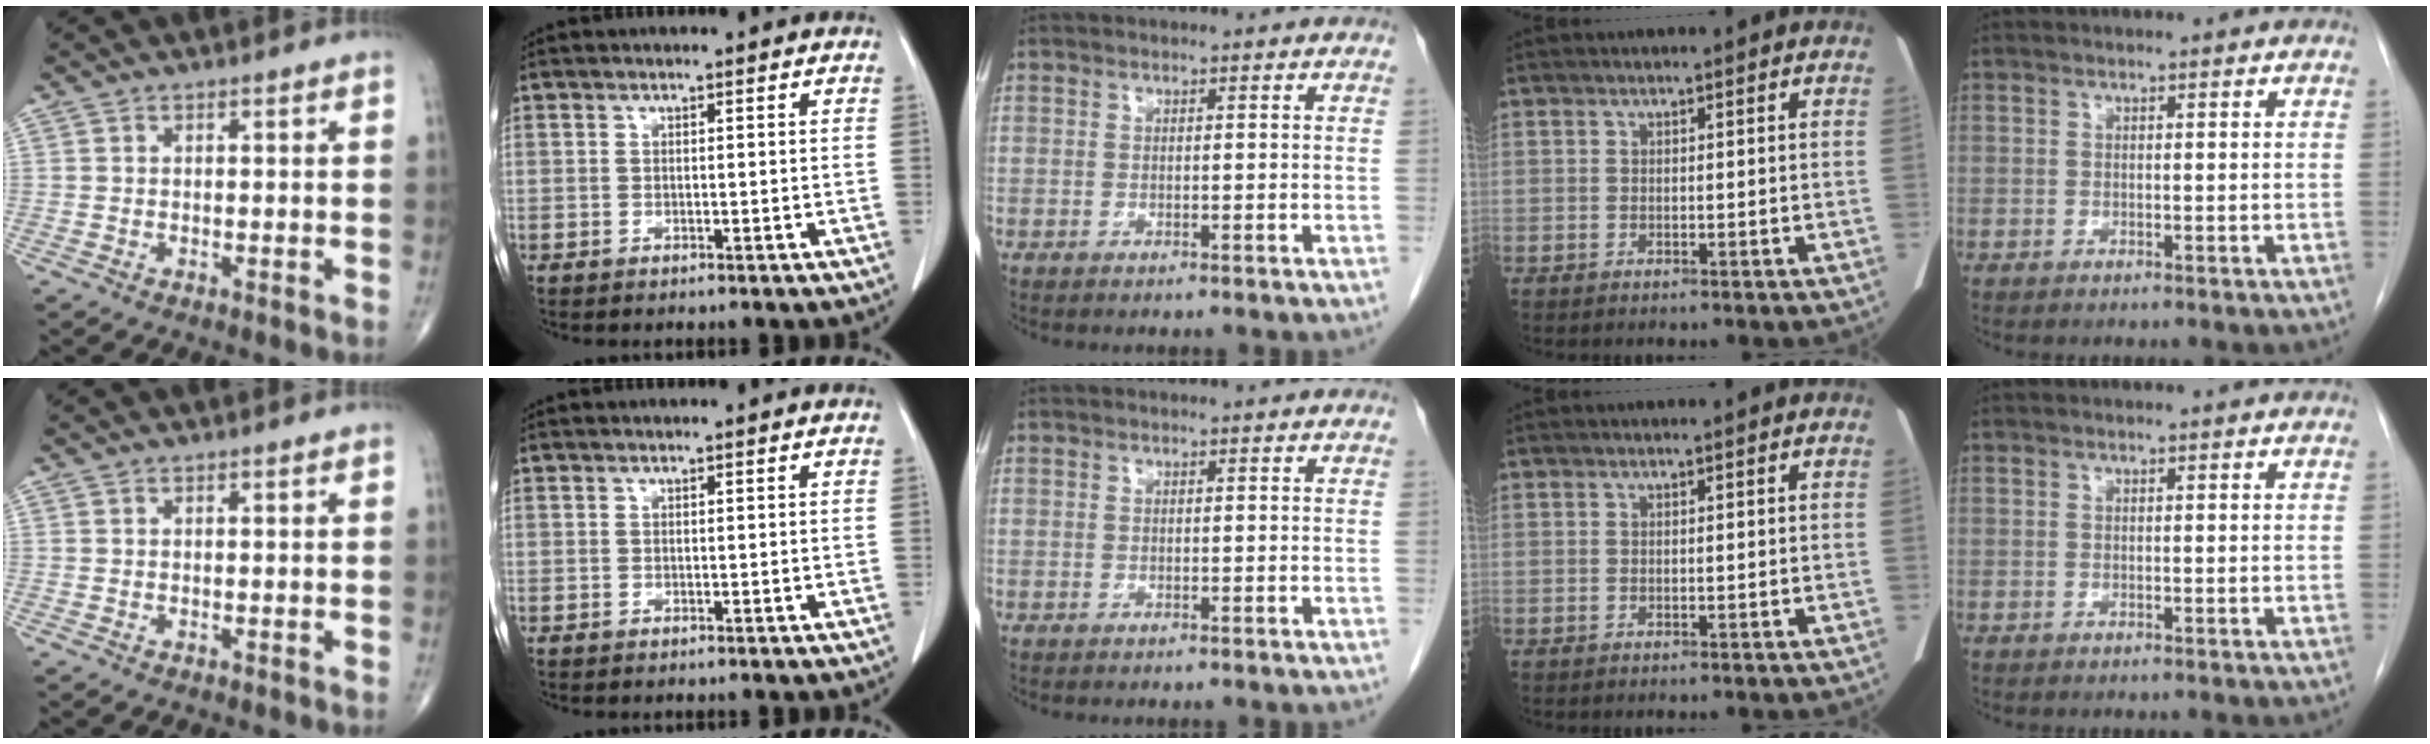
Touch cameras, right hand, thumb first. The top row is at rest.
{}